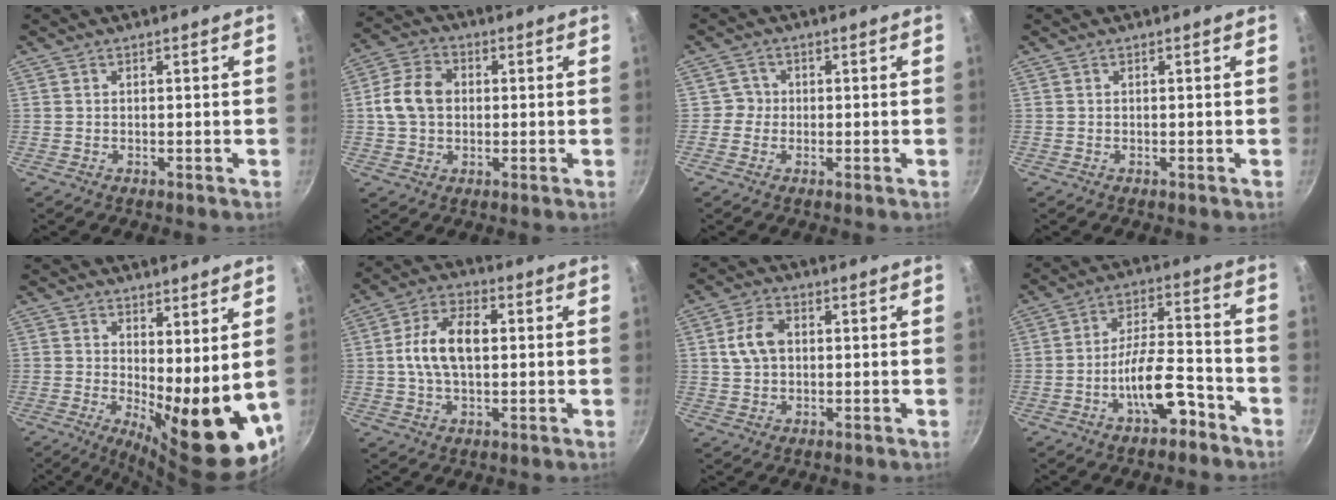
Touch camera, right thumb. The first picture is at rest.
{"total": 9.1, "force": [0.6, 6.9, 5.9], "torque": [-0.105, 0.018, 0.006]}
{"total": 2.2, "force": [-0.3, 2.2, 0.3], "torque": [0.013, 0.009, -0.015]}
{"total": 0.0}
{"total": 16.5, "force": [0.3, 6.1, 15.3], "torque": [-0.219, -0.036, 0.026]}
{"total": 11.1, "force": [0.9, 6.2, 9.1], "torque": [-0.170, 0.017, 0.014]}
{"total": 6.3, "force": [1.0, 4.3, 4.5], "torque": [-0.083, 0.010, 0.018]}
{"total": 10.8, "force": [-5.5, 4.5, 8.1], "torque": [-0.138, 0.050, -0.092]}